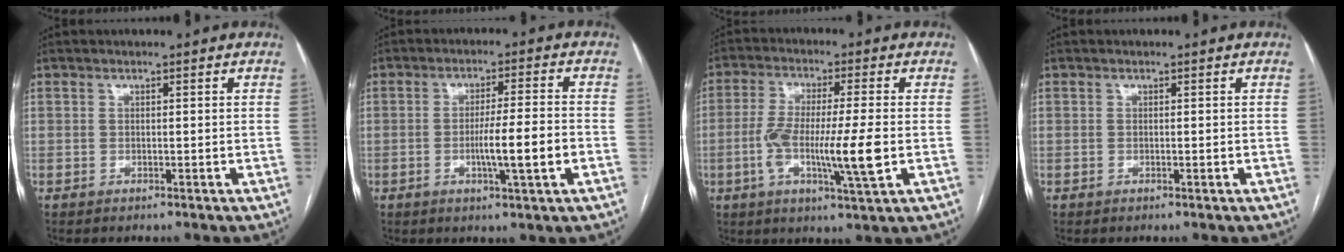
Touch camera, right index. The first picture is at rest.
{"total": 7.5, "force": [-2.0, -0.1, 7.2], "torque": [-0.119, -0.003, -0.034]}
{"total": 11.4, "force": [-2.3, 0.6, 11.1], "torque": [-0.209, -0.008, -0.045]}
{"total": 0.0}